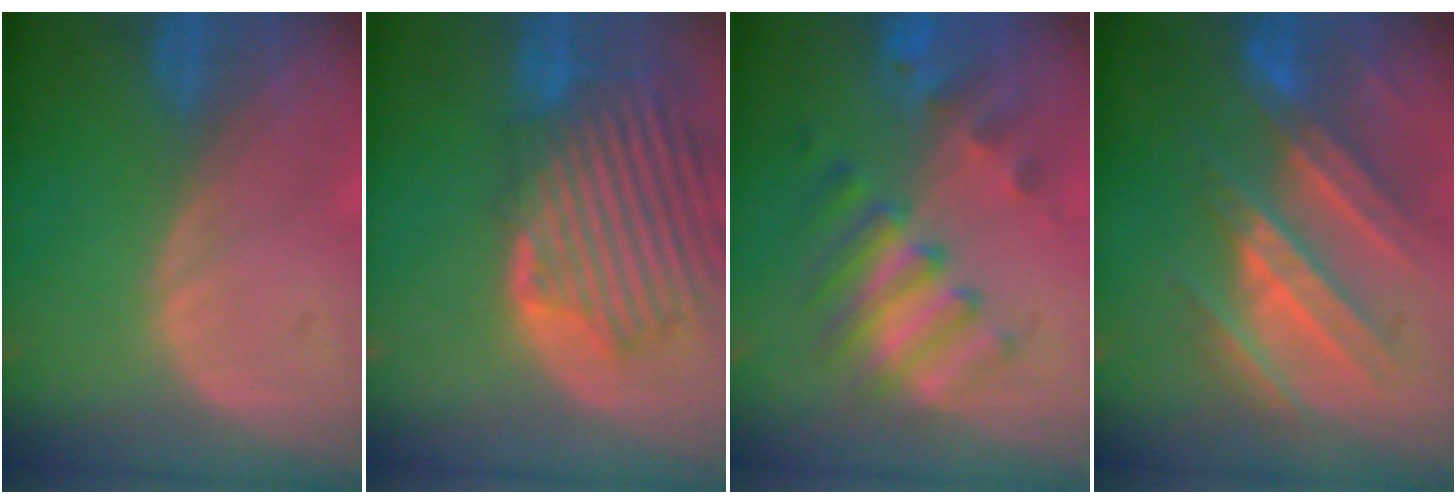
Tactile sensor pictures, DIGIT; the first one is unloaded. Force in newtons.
{"total": 13.1, "press": 11.5, "slide": 6.4}
{"total": 7.8, "press": 7.7, "slide": 1.7}
{"total": 9.6, "press": 9.4, "slide": 1.9}